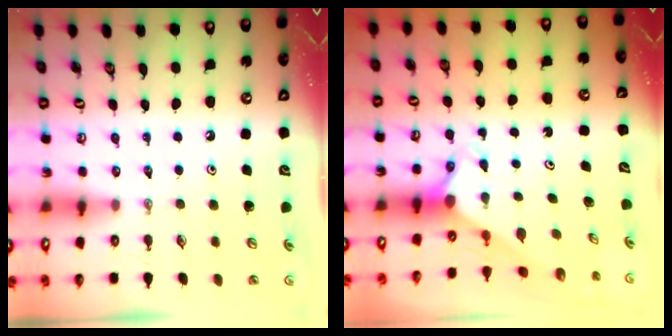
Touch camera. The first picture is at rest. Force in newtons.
{"total": 2.7, "press": 2.7, "slide": 0.2}